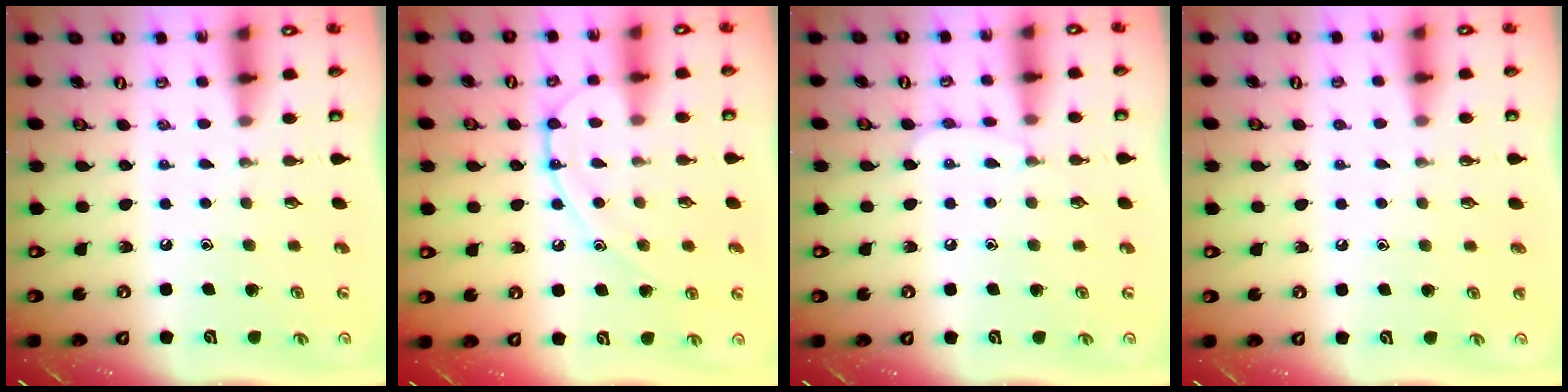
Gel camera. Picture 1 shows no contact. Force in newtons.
{"total": 10.2, "press": 10.2, "slide": 0.1}
{"total": 6.0, "press": 6.0, "slide": 0.5}
{"total": 0.7, "press": 0.7, "slide": 0.0}